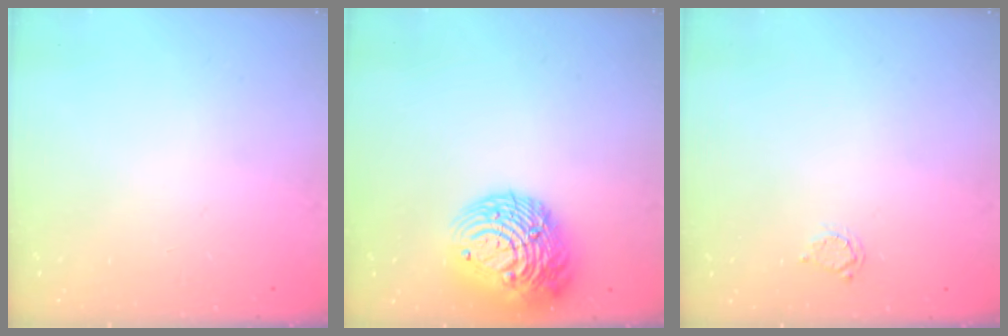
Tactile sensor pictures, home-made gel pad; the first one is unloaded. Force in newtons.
{"total": 17.3, "press": 17.1, "slide": 2.2}
{"total": 2.5, "press": 2.5, "slide": 0.4}